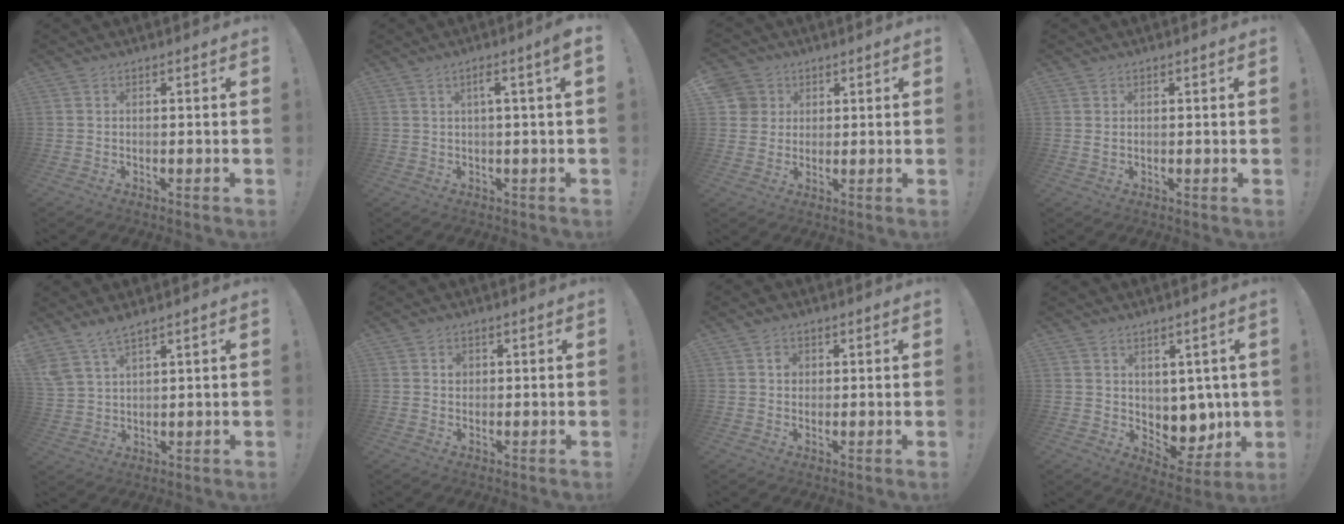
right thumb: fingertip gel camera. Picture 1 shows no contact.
{"total": 4.4, "force": [1.0, -0.1, 4.3], "torque": [-0.065, -0.002, 0.008]}
{"total": 6.1, "force": [2.2, 5.7, 0.9], "torque": [-0.026, -0.010, 0.044]}
{"total": 1.1, "force": [0.6, 0.7, 0.5], "torque": [-0.010, 0.002, 0.011]}
{"total": 6.1, "force": [5.2, 1.3, 2.8], "torque": [-0.071, -0.023, 0.104]}
{"total": 1.6, "force": [0.4, 1.4, 0.7], "torque": [0.011, -0.006, 0.001]}
{"total": 2.6, "force": [0.8, 2.3, 0.9], "torque": [0.003, -0.005, 0.010]}
{"total": 7.3, "force": [2.8, 6.1, 2.7], "torque": [-0.020, -0.032, 0.065]}